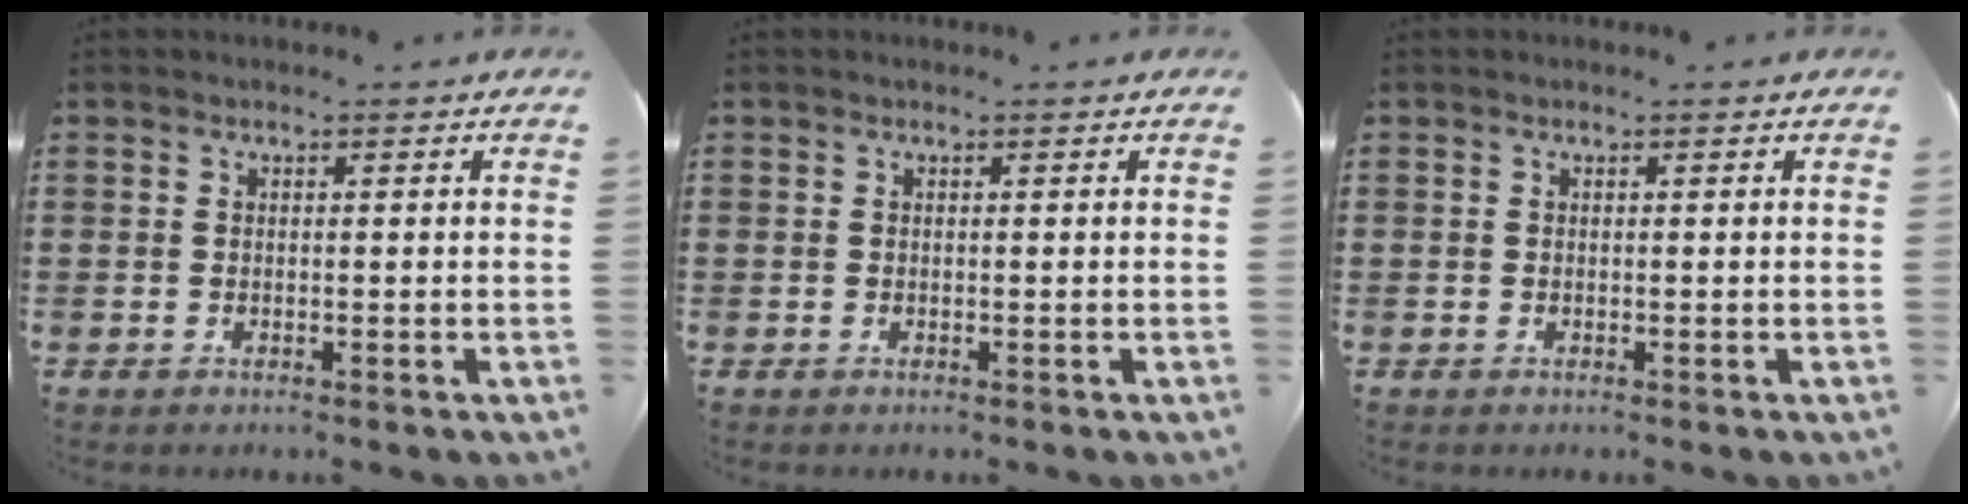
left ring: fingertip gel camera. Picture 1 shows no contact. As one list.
[{"total": 0.0}, {"total": 0.0}]